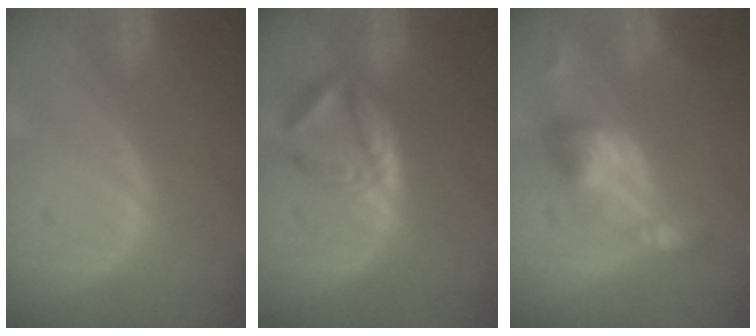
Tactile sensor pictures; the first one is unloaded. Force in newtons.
{"total": 5.8, "press": 4.9, "slide": 3.1}
{"total": 6.4, "press": 5.9, "slide": 2.5}